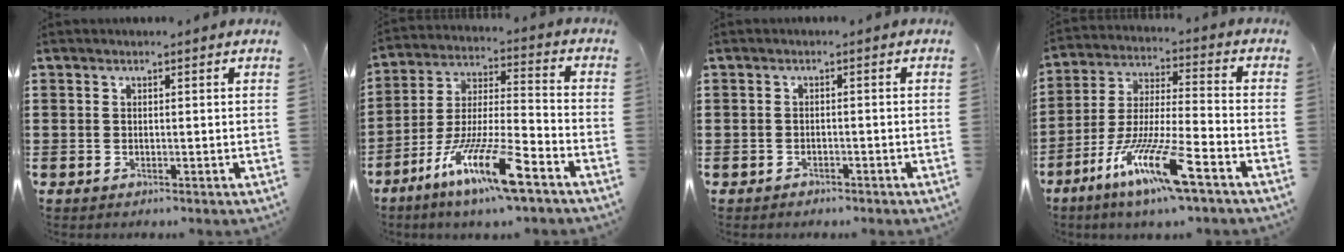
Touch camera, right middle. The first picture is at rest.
{"total": 12.7, "force": [-8.4, 1.2, 9.4], "torque": [-0.195, -0.002, -0.164]}
{"total": 1.0, "force": [-1.0, 0.4, 0.0], "torque": [-0.004, 0.000, -0.022]}
{"total": 12.3, "force": [-8.0, 0.8, 9.4], "torque": [-0.198, -0.009, -0.156]}